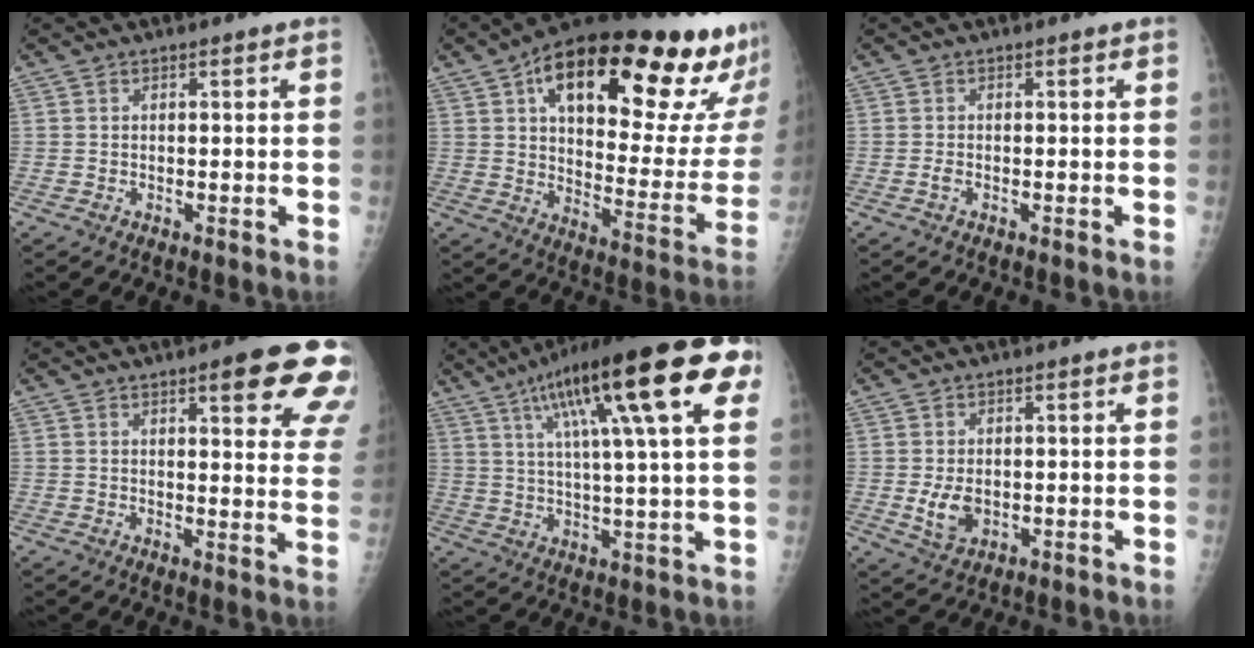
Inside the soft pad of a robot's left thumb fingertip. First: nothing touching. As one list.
[{"total": 32.2, "force": [18.4, 11.6, 23.7], "torque": [-0.303, -0.035, 0.263]}, {"total": 0.8, "force": [-0.3, 0.4, 0.6], "torque": [-0.014, -0.001, -0.006]}, {"total": 14.7, "force": [8.5, 3.8, 11.3], "torque": [-0.108, -0.037, 0.096]}, {"total": 24.9, "force": [10.7, 5.3, 21.8], "torque": [-0.334, 0.012, 0.159]}, {"total": 4.6, "force": [-0.4, 3.1, 3.4], "torque": [-0.054, -0.008, 0.003]}]